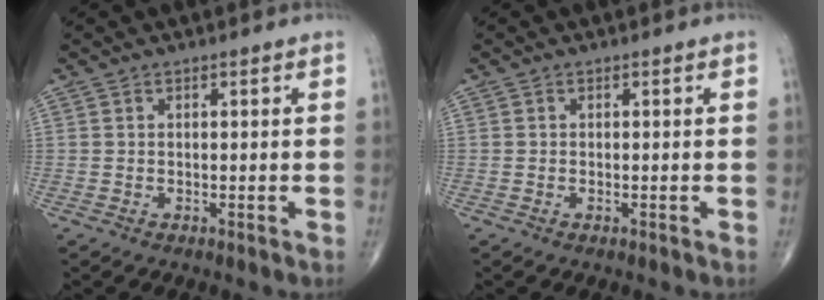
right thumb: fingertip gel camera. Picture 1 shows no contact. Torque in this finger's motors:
{"motor_torque": [-0.24, -0.07, -0.16, -0.03, -0.03]}